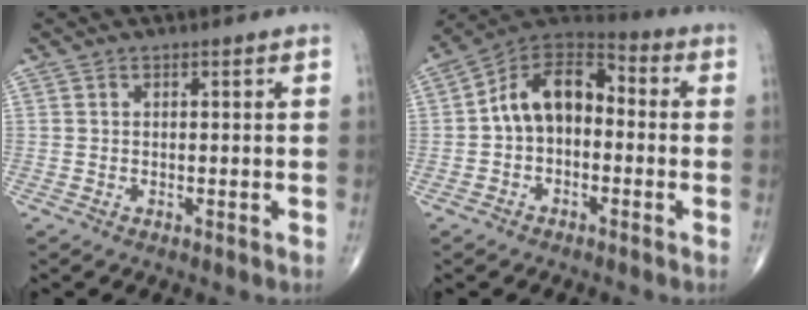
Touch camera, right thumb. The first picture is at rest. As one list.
[{"total": 12.1, "force": [-0.4, 8.1, 9.1], "torque": [-0.125, 0.046, -0.025]}]